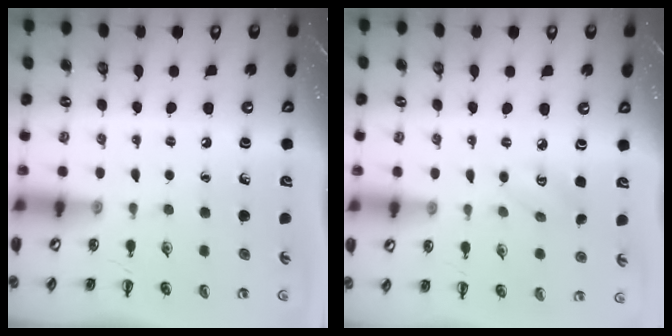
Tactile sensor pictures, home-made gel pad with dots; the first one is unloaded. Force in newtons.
{"total": 3.3, "press": 3.2, "slide": 0.9}